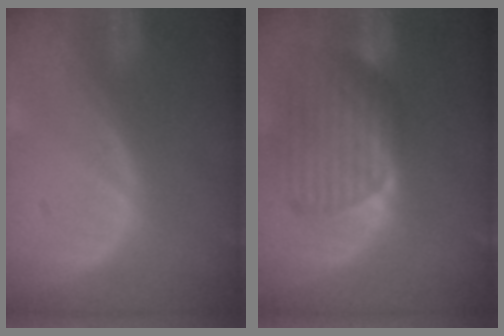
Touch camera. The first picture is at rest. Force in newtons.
{"total": 9.4, "press": 8.3, "slide": 4.4}